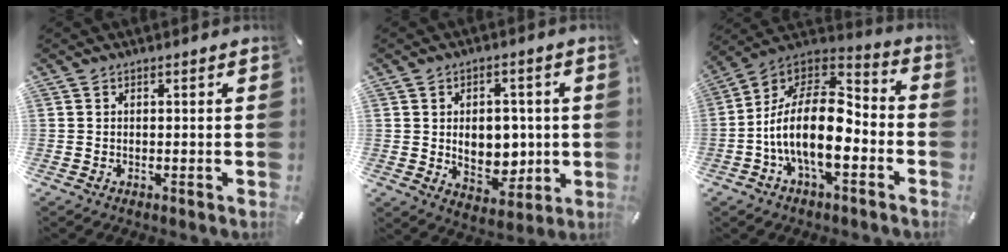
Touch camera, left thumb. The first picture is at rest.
{"total": 10.1, "force": [0.1, 7.2, 7.1], "torque": [-0.081, -0.002, 0.000]}
{"total": 19.1, "force": [-5.2, 10.0, 15.4], "torque": [-0.311, 0.006, -0.091]}